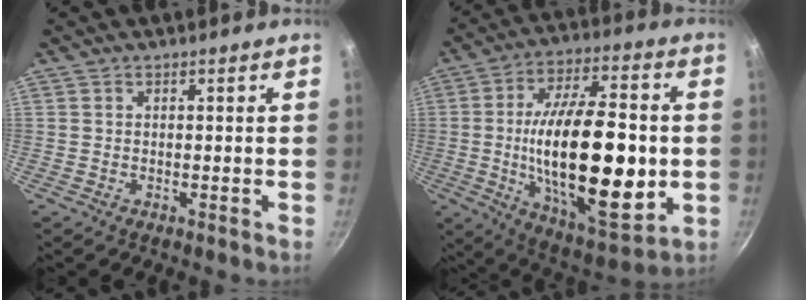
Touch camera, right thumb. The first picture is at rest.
{"total": 28.1, "force": [-2.1, 12.0, 25.3], "torque": [-0.415, -0.002, -0.027]}